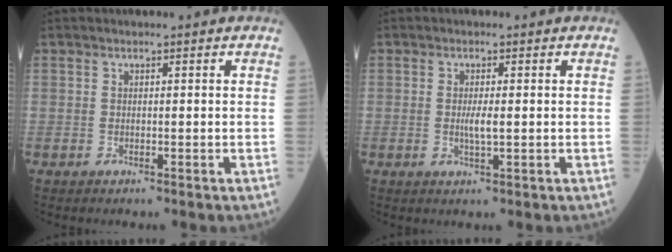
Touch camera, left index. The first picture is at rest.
{"total": 2.2, "force": [0.0, 0.2, 2.2], "torque": [-0.046, -0.003, 0.001]}